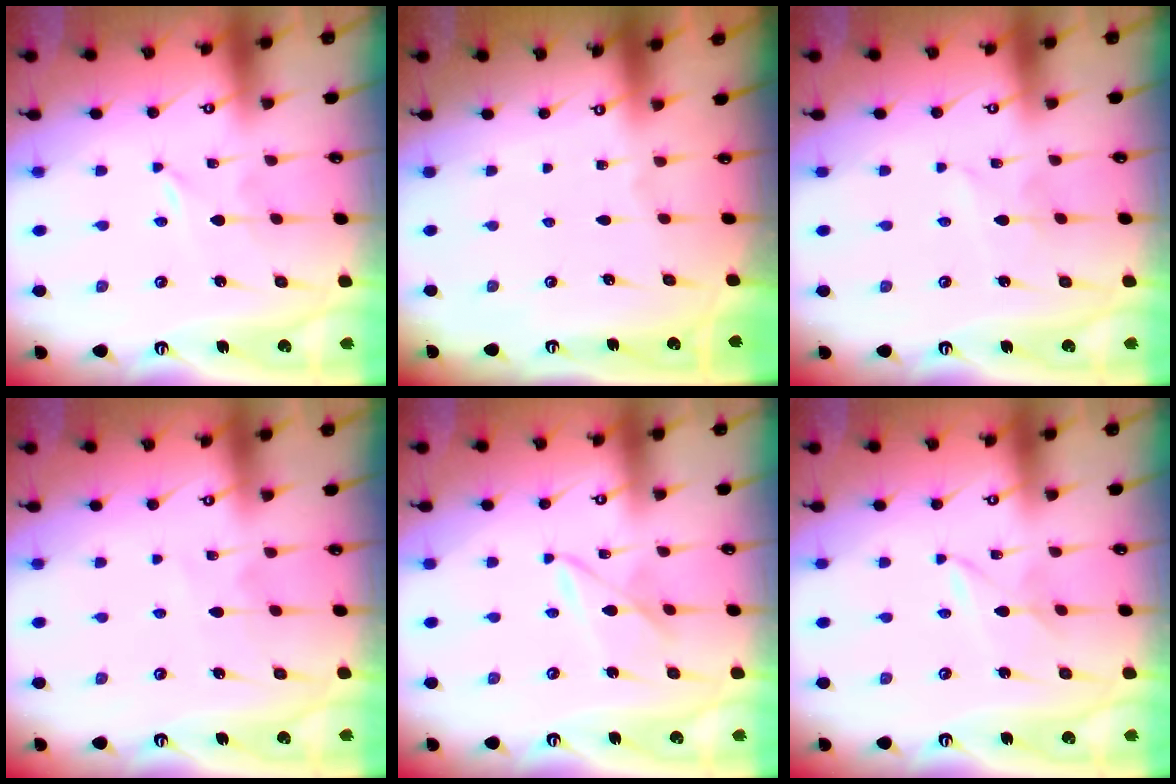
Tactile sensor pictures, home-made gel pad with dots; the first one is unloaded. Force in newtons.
{"total": 0.0}
{"total": 2.8, "press": 2.8, "slide": 0.3}
{"total": 3.6, "press": 3.6, "slide": 0.4}
{"total": 4.5, "press": 4.5, "slide": 0.4}
{"total": 1.8, "press": 1.7, "slide": 0.3}